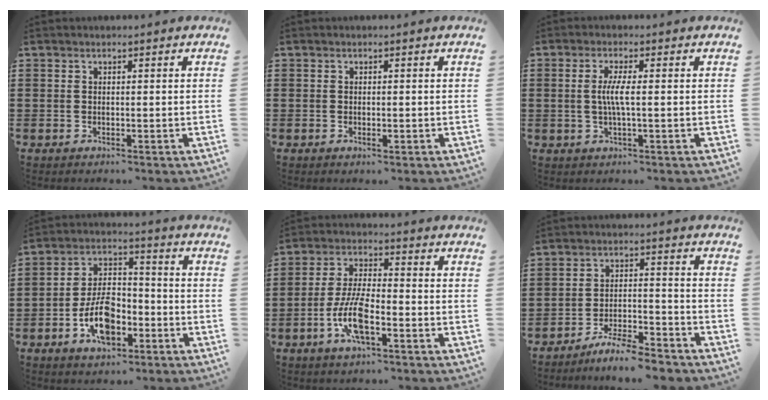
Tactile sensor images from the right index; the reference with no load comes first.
{"total": 0.6, "force": [-0.2, 0.1, 0.5], "torque": [-0.011, -0.005, -0.002]}
{"total": 3.7, "force": [-0.2, 0.3, 3.7], "torque": [-0.076, -0.007, -0.008]}
{"total": 9.2, "force": [-3.7, 4.9, 6.7], "torque": [-0.135, 0.004, -0.072]}
{"total": 8.5, "force": [-3.3, 2.7, 7.4], "torque": [-0.167, -0.009, -0.066]}
{"total": 6.3, "force": [-5.9, 0.1, 2.2], "torque": [-0.049, -0.003, -0.114]}